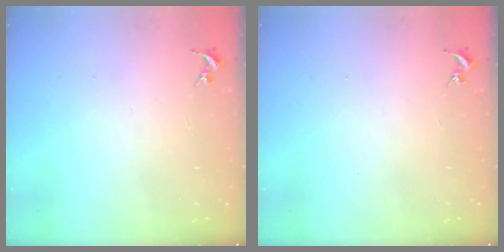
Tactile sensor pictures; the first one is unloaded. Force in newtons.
{"total": 0.0}